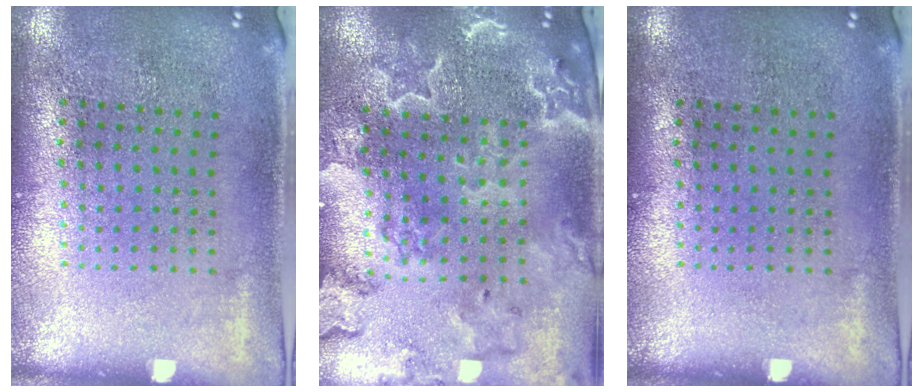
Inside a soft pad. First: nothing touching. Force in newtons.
{"total": 3.3, "press": 3.0, "slide": 1.4}
{"total": 0.0}